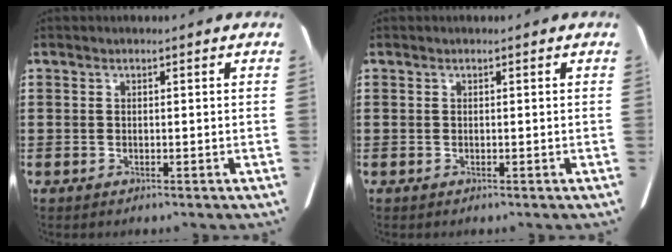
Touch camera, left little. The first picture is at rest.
{"total": 0.0}